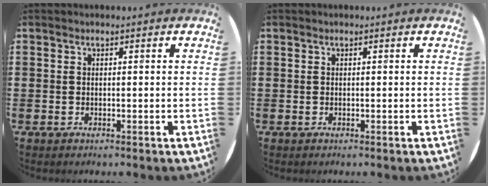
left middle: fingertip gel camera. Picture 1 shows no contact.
{"total": 0.0}